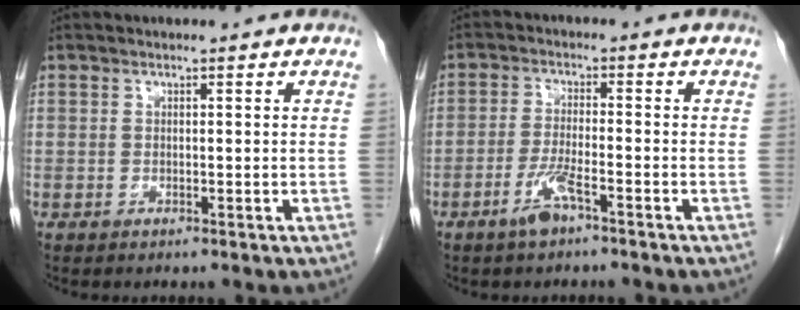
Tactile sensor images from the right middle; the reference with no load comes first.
{"total": 4.2, "force": [-2.7, 0.5, 3.2], "torque": [-0.070, -0.003, -0.052]}